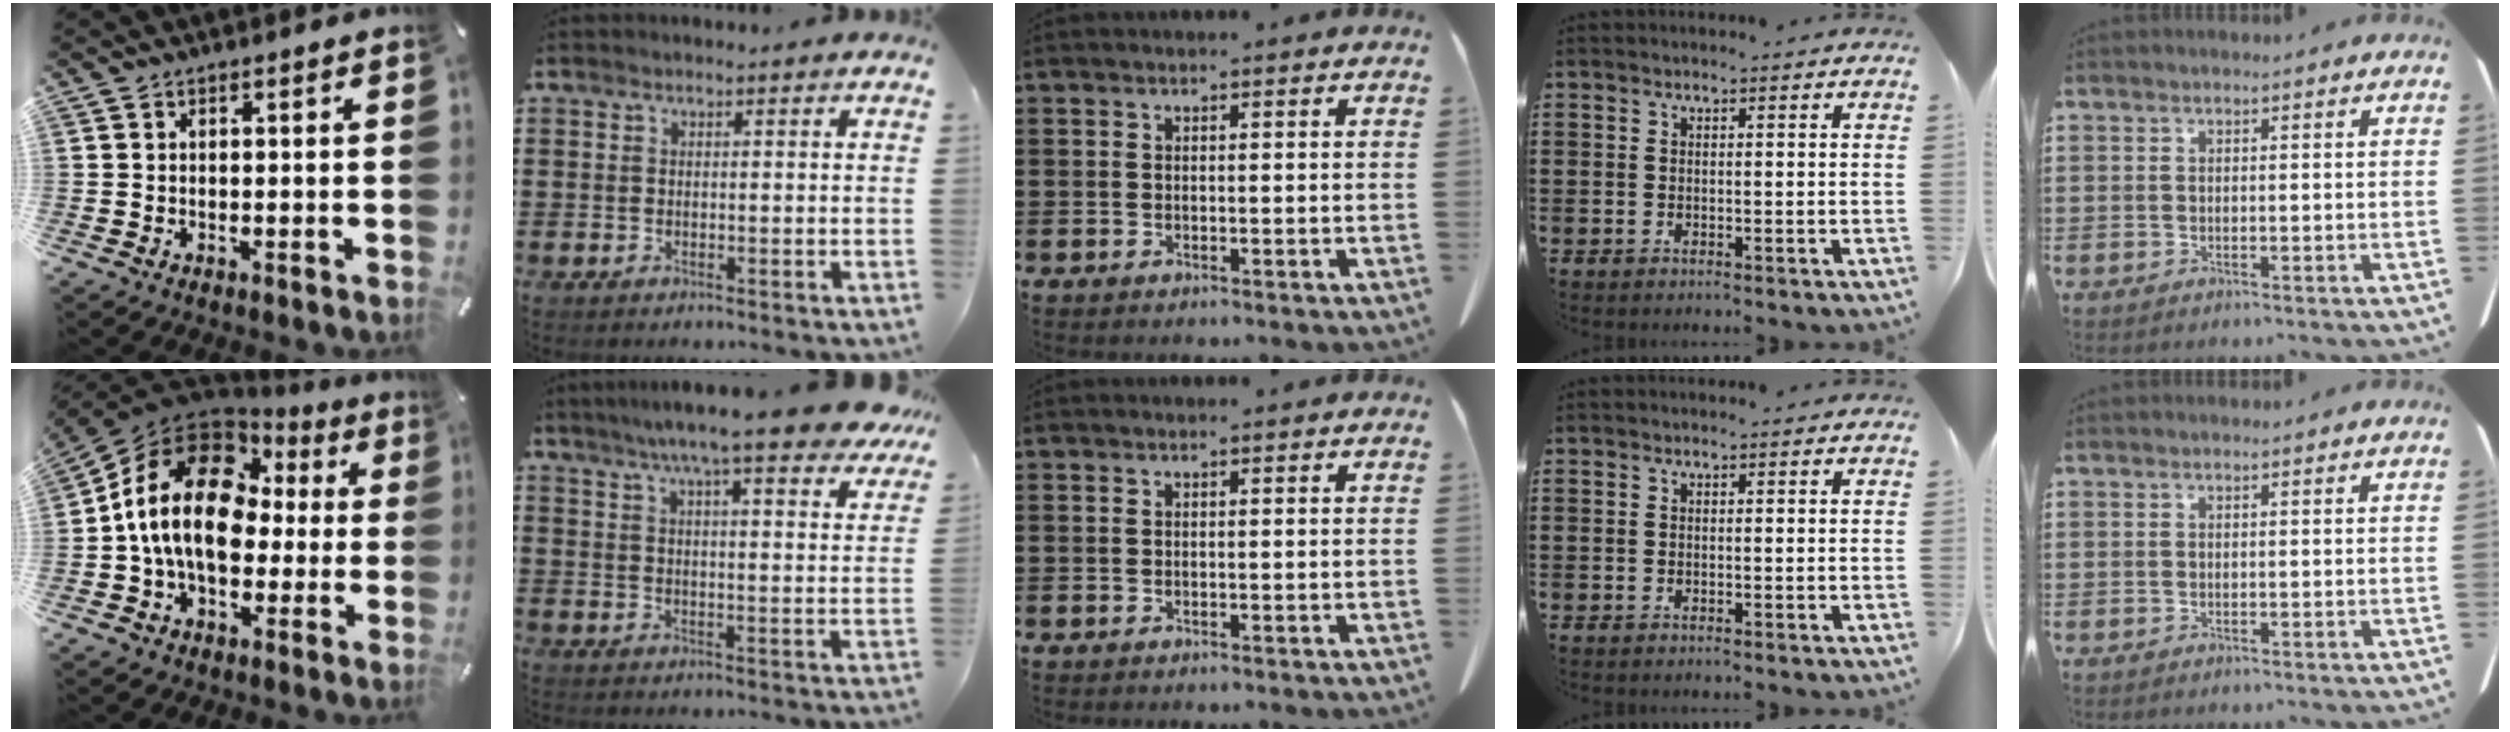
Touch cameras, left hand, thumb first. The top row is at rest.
{"thumb": {"total": 18.4, "force": [0.5, 13.9, 12.1], "torque": [-0.257, 0.012, 0.003]}, "index": {"total": 9.8, "force": [8.2, 0.1, 5.4], "torque": [-0.115, -0.032, 0.138]}}